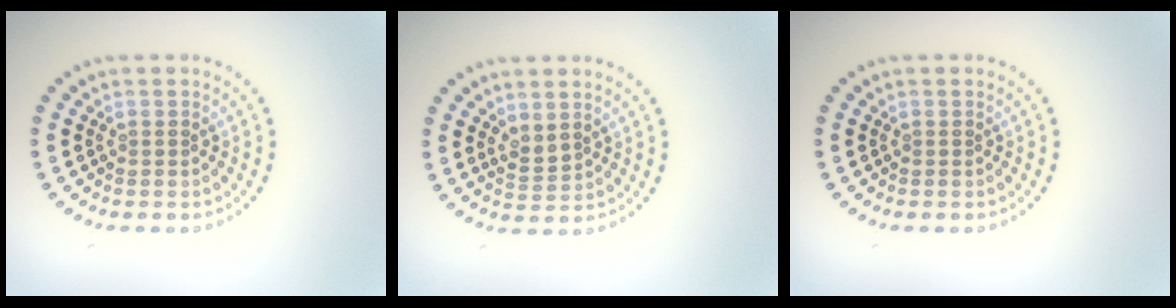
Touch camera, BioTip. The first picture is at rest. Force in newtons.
{"total": 1.3, "press": 1.1, "slide": 0.7}
{"total": 0.0}